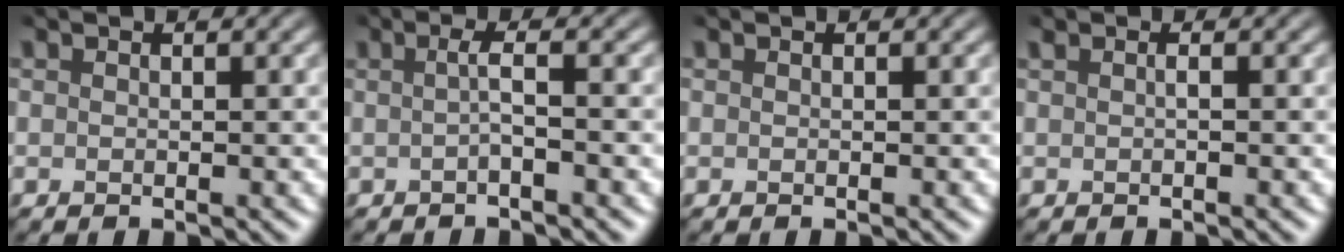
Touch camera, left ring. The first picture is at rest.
{"total": 1.8, "force": [-0.2, 0.4, 1.8], "torque": [-0.030, -0.002, -0.007]}
{"total": 0.0}
{"total": 0.6, "force": [0.1, 0.1, 0.6], "torque": [-0.014, 0.002, -0.001]}